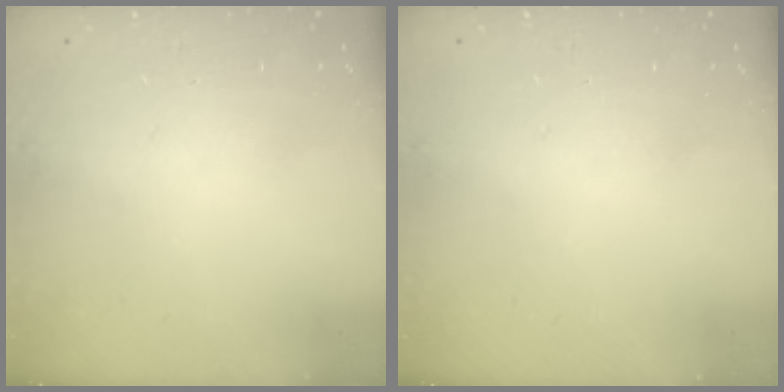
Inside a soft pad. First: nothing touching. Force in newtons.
{"total": 0.0}